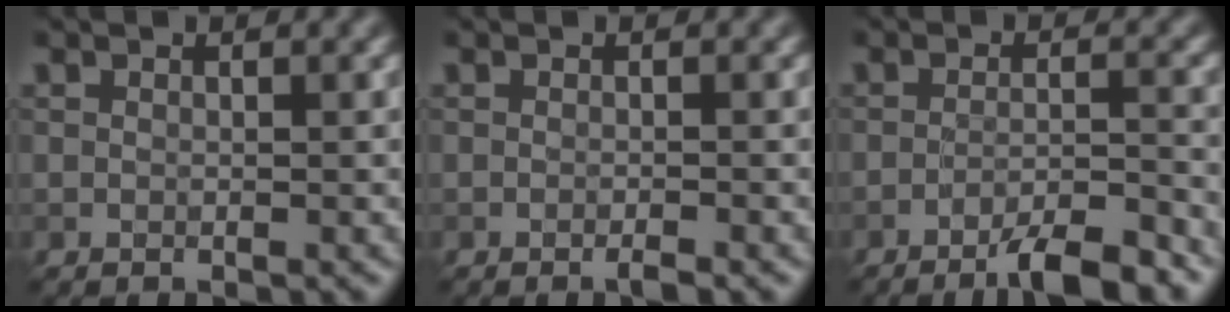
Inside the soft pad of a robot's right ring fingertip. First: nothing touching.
{"total": 0.7, "force": [-0.5, -0.2, 0.4], "torque": [-0.008, 0.000, -0.007]}
{"total": 4.8, "force": [-3.6, 0.5, 3.2], "torque": [-0.050, 0.004, -0.059]}